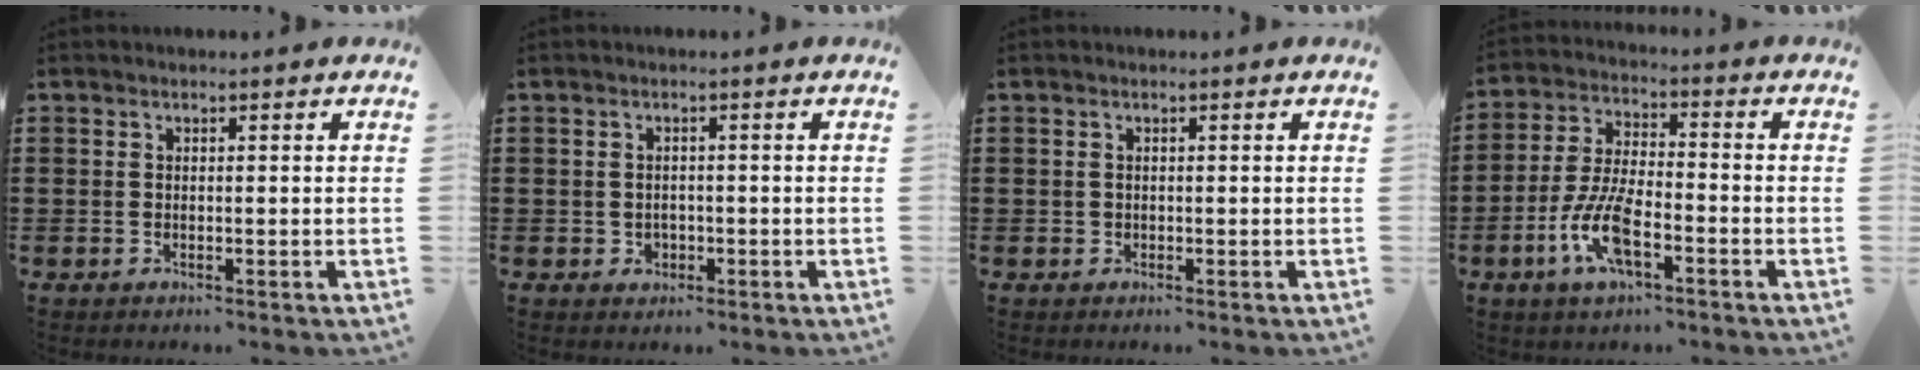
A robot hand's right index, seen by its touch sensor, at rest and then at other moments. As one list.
[{"total": 1.4, "force": [-0.3, 1.2, 0.6], "torque": [-0.017, 0.005, -0.008]}, {"total": 0.5, "force": [0.1, 0.5, 0.2], "torque": [-0.004, 0.003, 0.001]}, {"total": 9.2, "force": [-3.9, 3.3, 7.6], "torque": [-0.177, -0.008, -0.075]}]